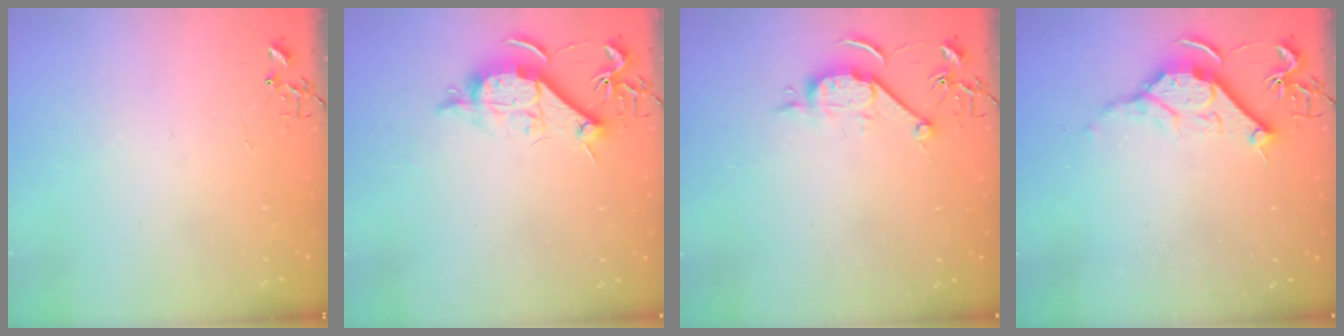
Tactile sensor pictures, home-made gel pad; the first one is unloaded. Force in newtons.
{"total": 10.6, "press": 10.6, "slide": 0.8}
{"total": 7.9, "press": 7.9, "slide": 0.9}
{"total": 11.4, "press": 11.4, "slide": 0.8}